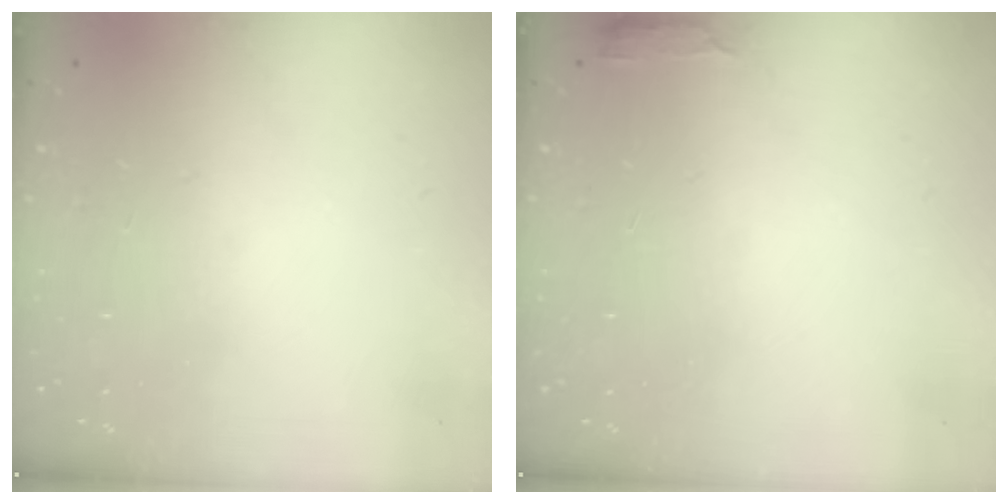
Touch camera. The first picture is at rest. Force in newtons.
{"total": 2.6, "press": 2.6, "slide": 0.5}